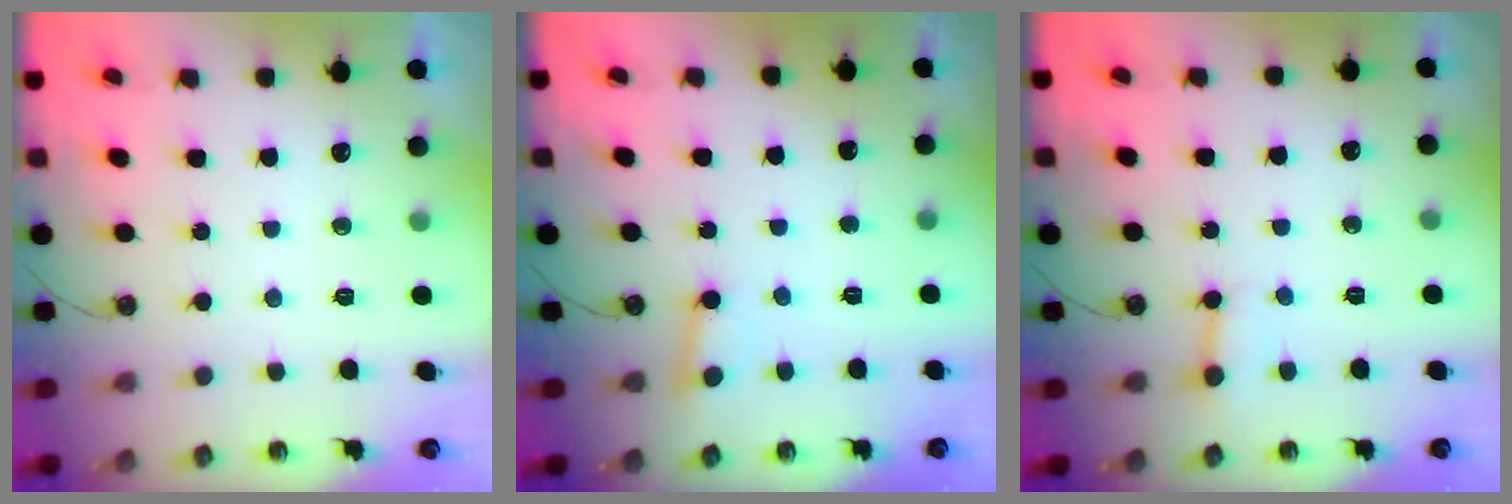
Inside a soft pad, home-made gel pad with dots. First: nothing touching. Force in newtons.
{"total": 2.8, "press": 2.7, "slide": 0.6}
{"total": 3.0, "press": 2.9, "slide": 0.3}